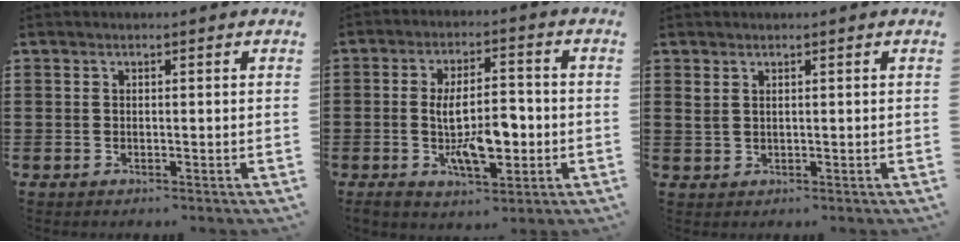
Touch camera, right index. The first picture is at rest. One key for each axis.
{"total": 9.5, "fx": -1.7, "fy": 3.8, "fz": 8.5, "tx": -0.147, "ty": -0.003, "tz": -0.033}
{"total": 1.2, "fx": 1.0, "fy": 0.5, "fz": 0.6, "tx": -0.014, "ty": 0.002, "tz": 0.018}